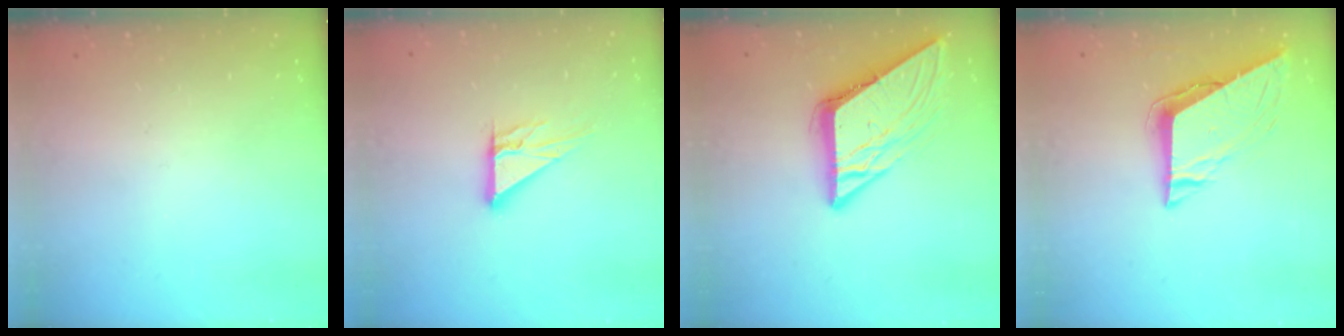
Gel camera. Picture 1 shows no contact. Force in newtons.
{"total": 9.0, "press": 9.0, "slide": 0.7}
{"total": 8.8, "press": 8.8, "slide": 0.9}
{"total": 8.3, "press": 8.2, "slide": 0.4}